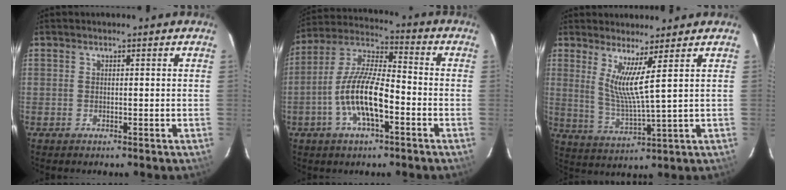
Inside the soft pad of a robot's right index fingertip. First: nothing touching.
{"total": 12.8, "force": [-4.5, 3.9, 11.3], "torque": [-0.233, 0.001, -0.086]}
{"total": 6.8, "force": [3.4, -0.8, 5.8], "torque": [-0.106, -0.018, 0.066]}